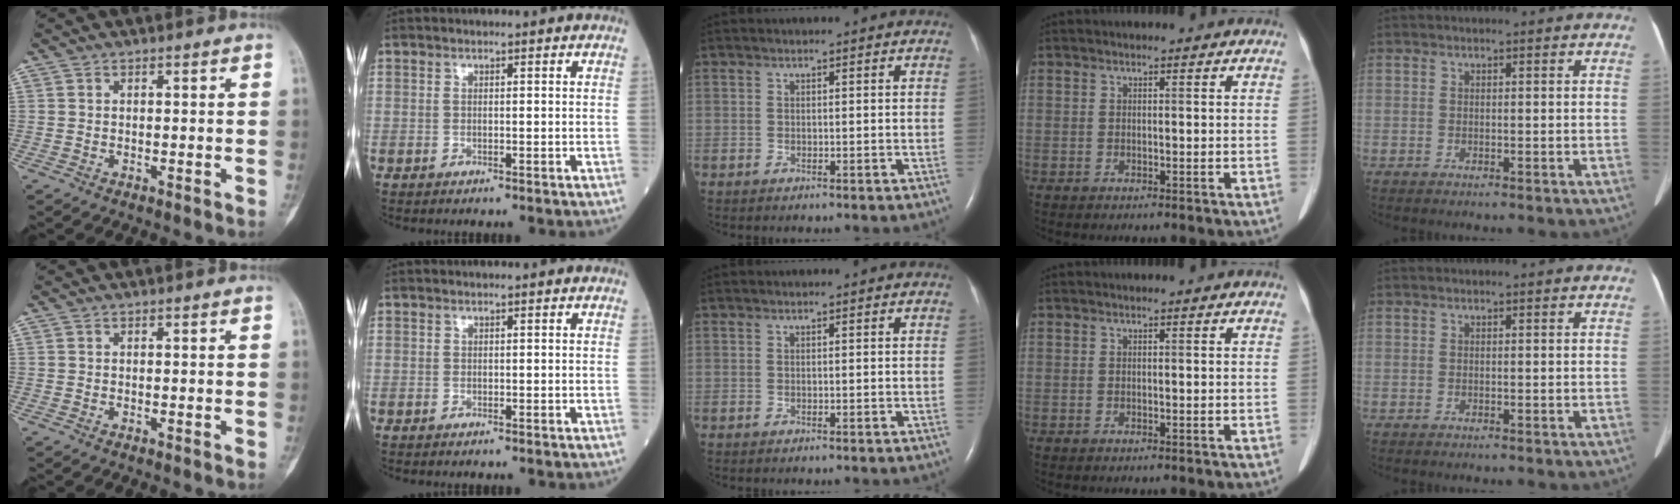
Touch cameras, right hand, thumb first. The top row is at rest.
{}